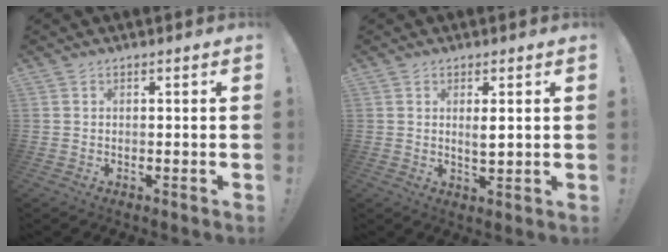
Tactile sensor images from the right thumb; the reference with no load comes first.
{"total": 3.1, "force": [0.8, 0.8, 2.9], "torque": [-0.049, -0.008, 0.012]}